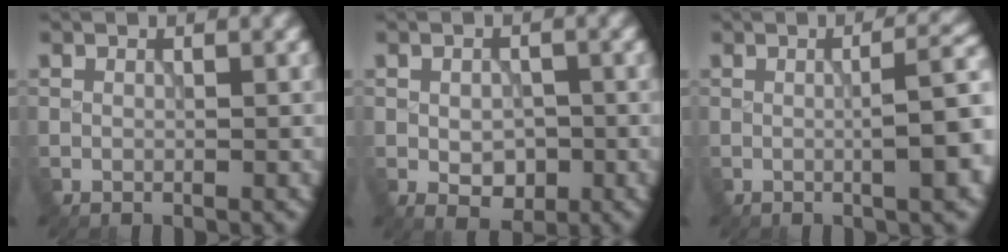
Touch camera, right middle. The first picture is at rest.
{"total": 3.0, "force": [-0.7, 2.0, 2.1], "torque": [-0.033, -0.006, -0.010]}
{"total": 6.3, "force": [-0.2, 1.6, 6.1], "torque": [-0.073, 0.002, 0.002]}